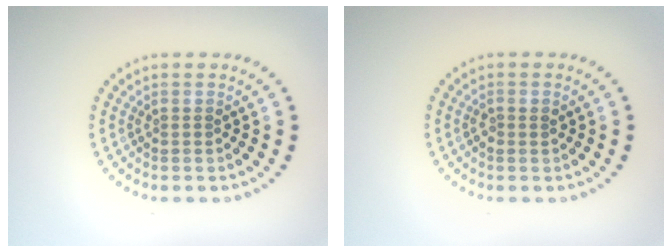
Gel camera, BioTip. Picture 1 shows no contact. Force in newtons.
{"total": 0.9, "press": 0.8, "slide": 0.2}